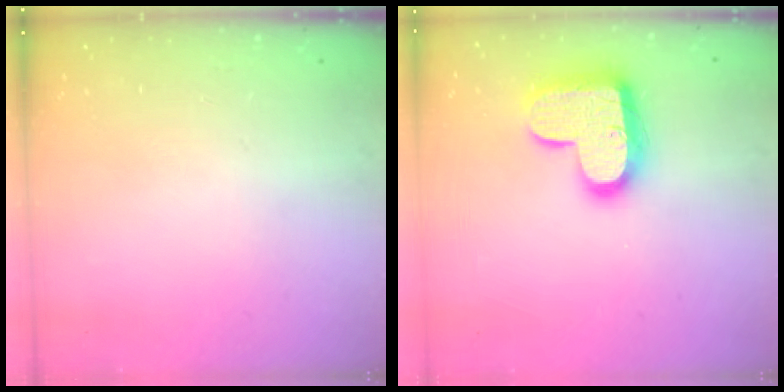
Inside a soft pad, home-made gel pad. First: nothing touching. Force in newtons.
{"total": 16.9, "press": 16.8, "slide": 1.1}